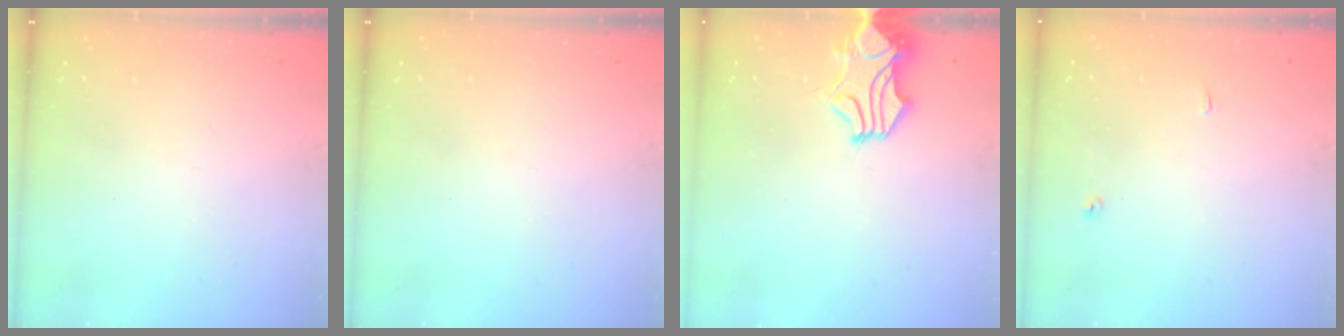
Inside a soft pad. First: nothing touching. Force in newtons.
{"total": 0.0}
{"total": 2.2, "press": 1.8, "slide": 1.3}
{"total": 5.9, "press": 5.9, "slide": 0.3}